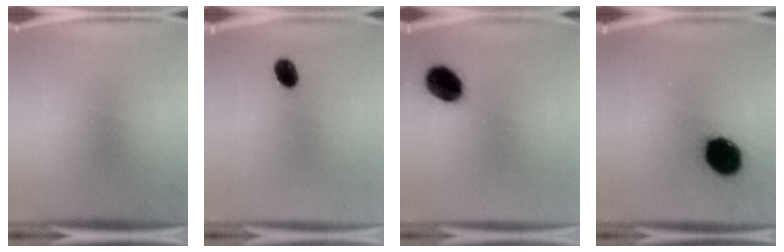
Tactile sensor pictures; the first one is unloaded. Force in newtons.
{"total": 3.9}
{"total": 10.2}
{"total": 14.0}